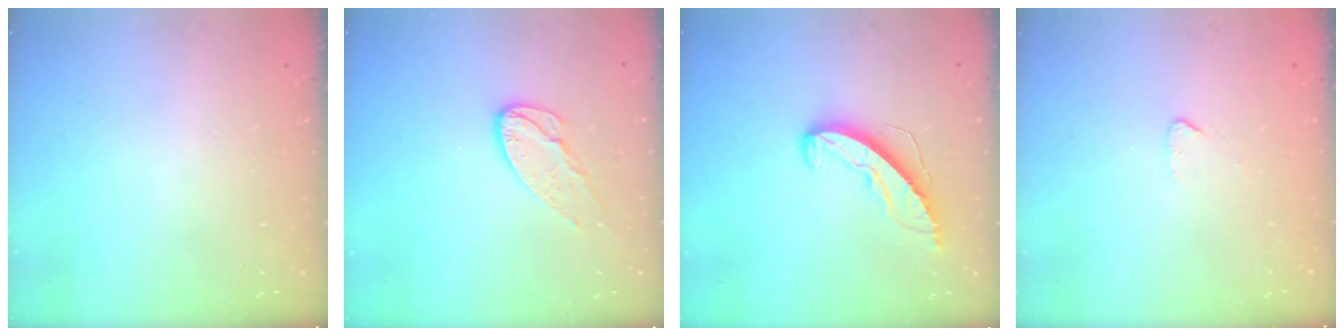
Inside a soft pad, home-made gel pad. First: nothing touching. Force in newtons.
{"total": 9.1, "press": 9.1, "slide": 0.4}
{"total": 8.4, "press": 8.4, "slide": 0.2}
{"total": 2.5, "press": 2.5, "slide": 0.2}